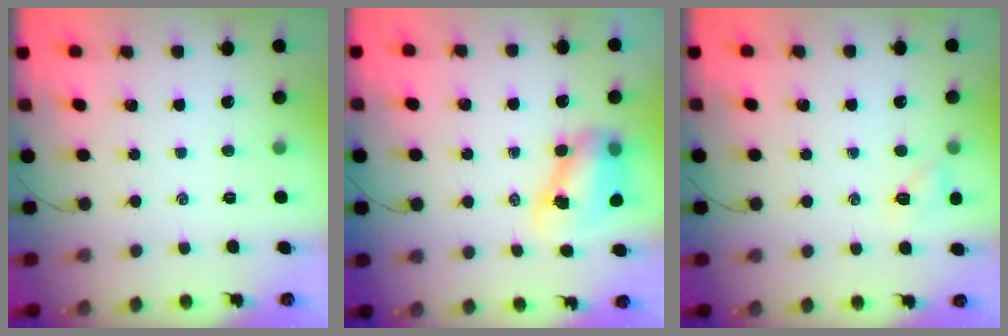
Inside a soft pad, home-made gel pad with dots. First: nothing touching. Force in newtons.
{"total": 9.6, "press": 9.5, "slide": 1.9}
{"total": 5.8, "press": 5.6, "slide": 1.4}